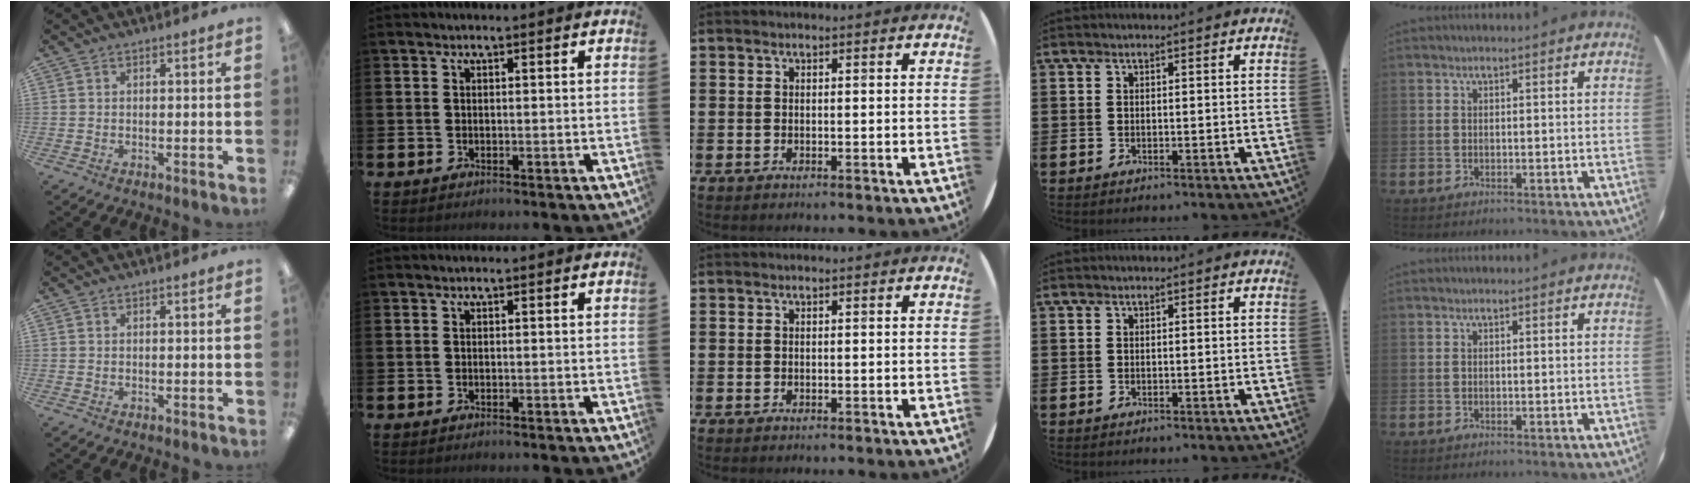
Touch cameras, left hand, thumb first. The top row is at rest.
{}